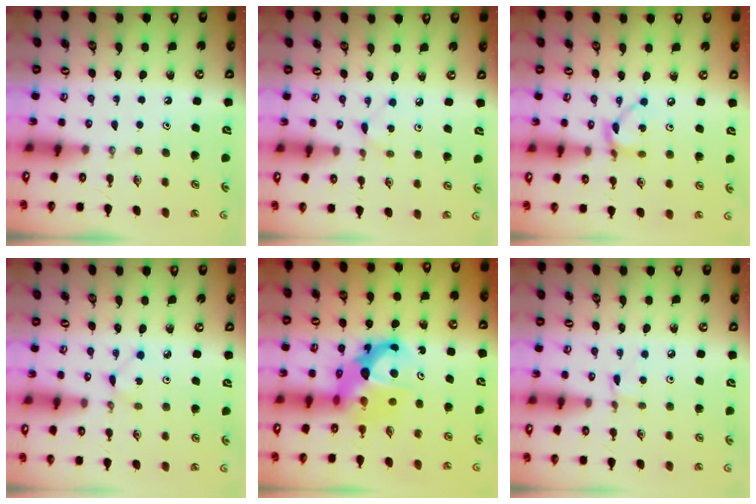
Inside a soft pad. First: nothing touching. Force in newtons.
{"total": 2.6, "press": 2.5, "slide": 0.3}
{"total": 7.3, "press": 7.3, "slide": 0.3}
{"total": 1.1, "press": 1.1, "slide": 0.1}
{"total": 8.0, "press": 8.0, "slide": 0.5}
{"total": 1.9, "press": 1.9, "slide": 0.2}